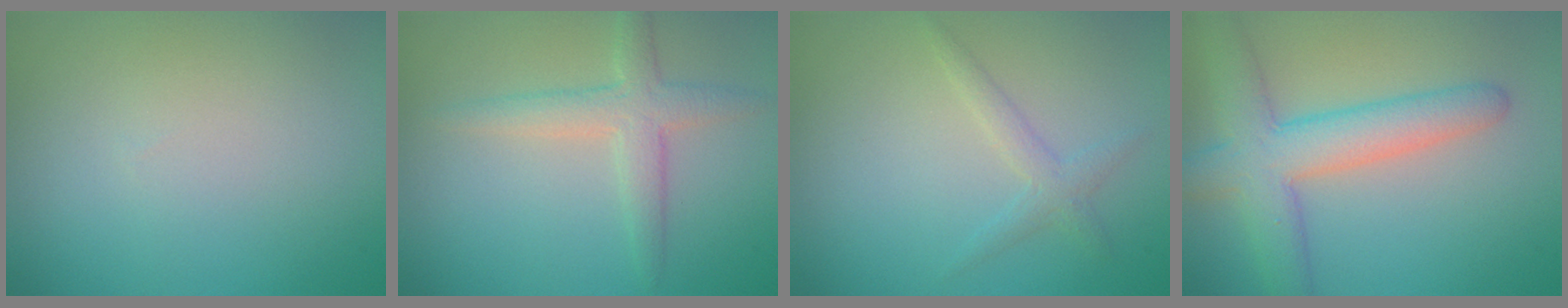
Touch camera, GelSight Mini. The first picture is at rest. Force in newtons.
{"total": 3.0, "press": 3.0, "slide": 0.1}
{"total": 1.6, "press": 1.6, "slide": 0.1}
{"total": 6.2, "press": 6.2, "slide": 0.3}